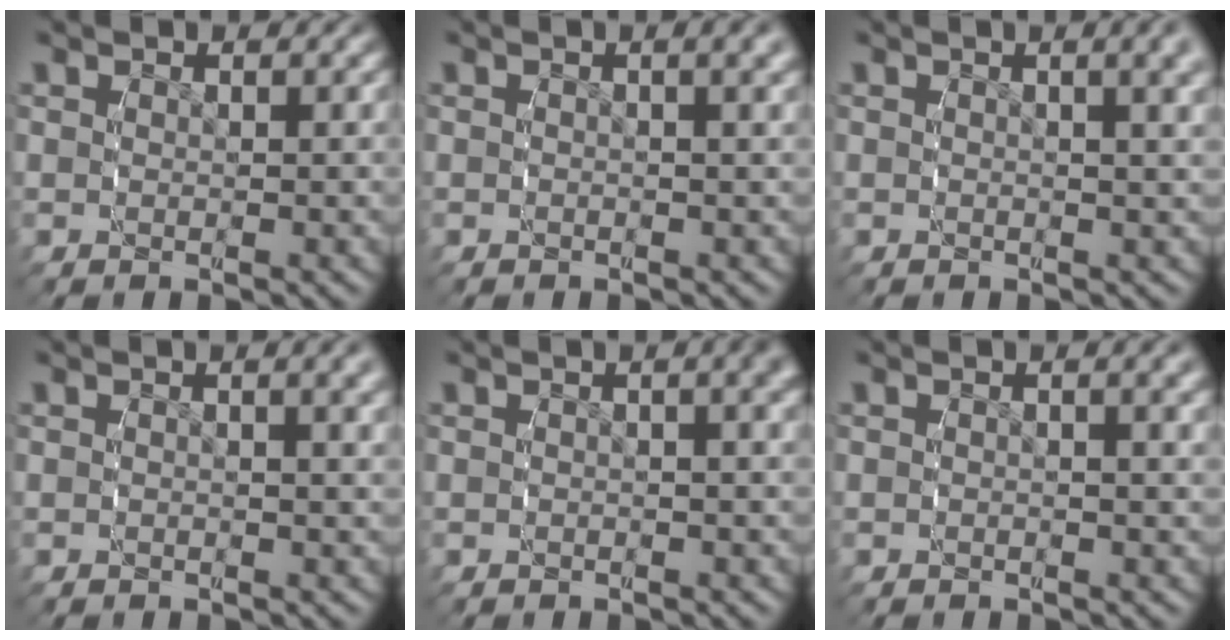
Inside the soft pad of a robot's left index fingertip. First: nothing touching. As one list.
[{"total": 1.1, "force": [0.1, -0.3, 1.0], "torque": [-0.012, 0.003, 0.000]}, {"total": 2.7, "force": [1.4, 0.3, 2.3], "torque": [-0.024, 0.008, 0.016]}, {"total": 0.8, "force": [0.1, -0.3, 0.7], "torque": [-0.007, 0.001, -0.001]}, {"total": 1.2, "force": [-0.1, 0.0, 1.2], "torque": [-0.008, 0.004, -0.005]}, {"total": 0.7, "force": [-0.3, -0.3, 0.6], "torque": [-0.005, 0.001, -0.006]}]